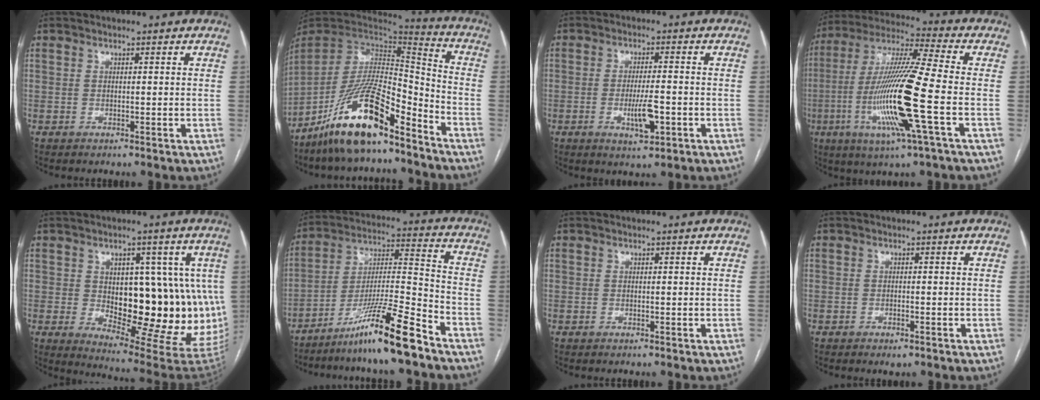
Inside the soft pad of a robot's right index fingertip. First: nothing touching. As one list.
[{"total": 17.1, "force": [-11.9, 4.0, 11.6], "torque": [-0.225, 0.002, -0.216]}, {"total": 5.3, "force": [-1.6, 1.1, 4.9], "torque": [-0.091, -0.006, -0.024]}, {"total": 17.9, "force": [-4.4, -0.3, 17.3], "torque": [-0.354, -0.015, -0.091]}, {"total": 19.0, "force": [0.6, 8.7, 16.9], "torque": [-0.181, 0.007, 0.033]}, {"total": 13.7, "force": [-10.0, -0.7, 9.4], "torque": [-0.175, -0.013, -0.178]}, {"total": 0.0}, {"total": 1.2, "force": [-0.7, 0.4, 0.8], "torque": [-0.012, -0.002, -0.005]}]